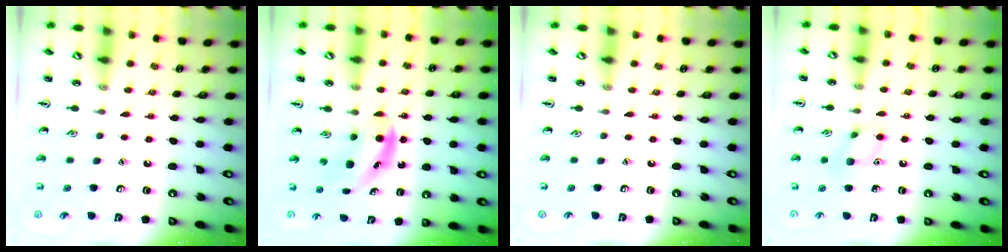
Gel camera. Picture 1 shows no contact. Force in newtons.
{"total": 5.1, "press": 5.0, "slide": 0.9}
{"total": 0.0}
{"total": 8.3, "press": 8.3, "slide": 0.5}